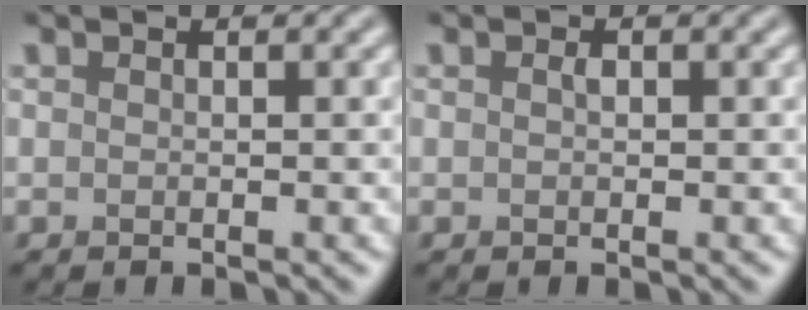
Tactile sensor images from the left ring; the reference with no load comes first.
{"total": 0.5, "force": [0.1, 0.3, 0.4], "torque": [-0.010, 0.000, 0.000]}